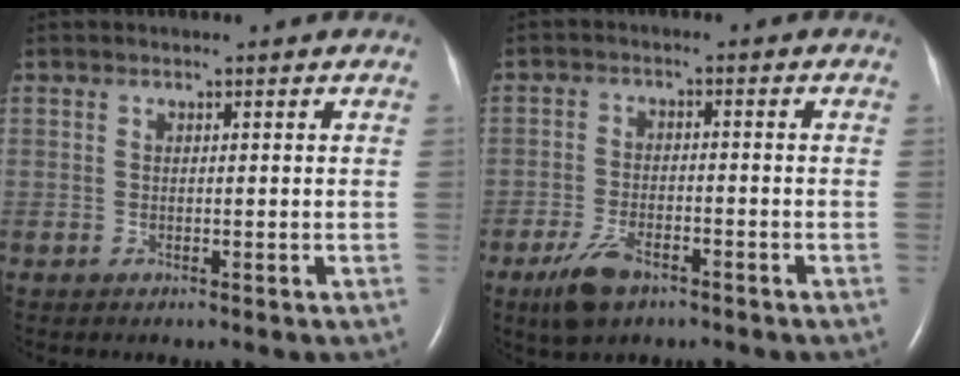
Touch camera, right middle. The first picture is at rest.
{"total": 6.0, "force": [-4.0, 2.3, 3.9], "torque": [-0.089, -0.008, -0.068]}